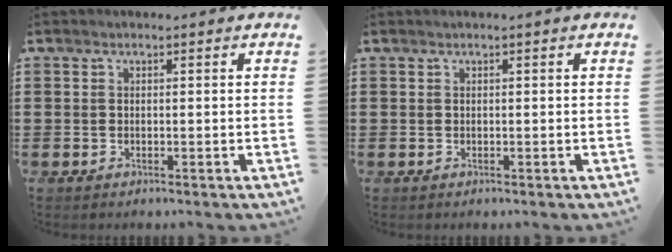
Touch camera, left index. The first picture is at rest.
{"total": 0.0}